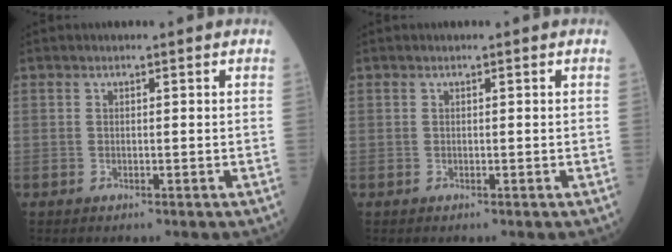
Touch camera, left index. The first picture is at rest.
{"total": 0.0}